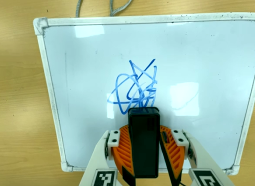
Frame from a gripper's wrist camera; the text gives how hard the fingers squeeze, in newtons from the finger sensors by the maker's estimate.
{"total": 9.7, "left": 9.3, "right": 10.1}